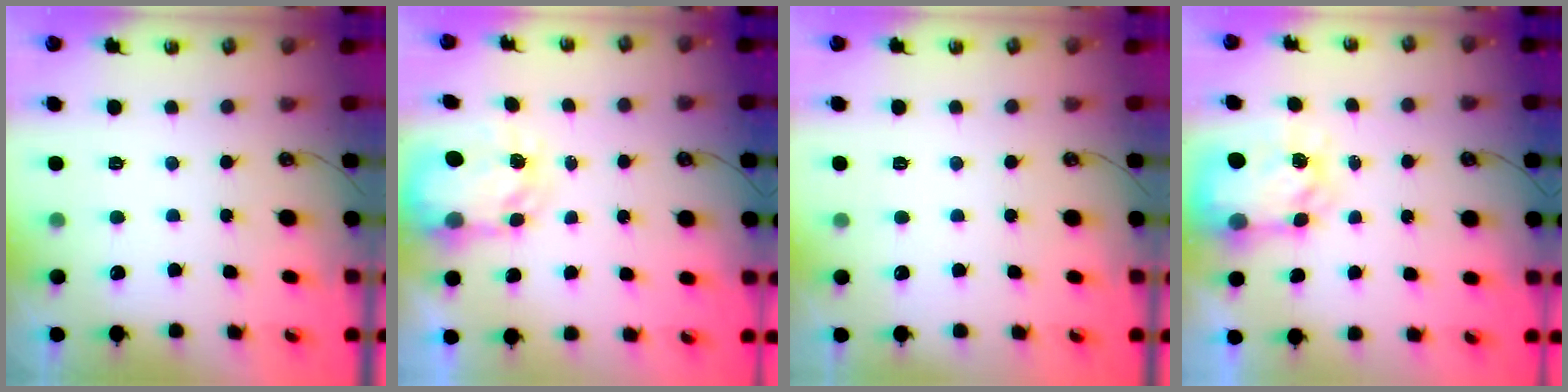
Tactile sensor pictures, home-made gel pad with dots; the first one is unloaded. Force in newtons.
{"total": 4.7, "press": 4.7, "slide": 0.3}
{"total": 0.0}
{"total": 5.4, "press": 5.3, "slide": 0.8}